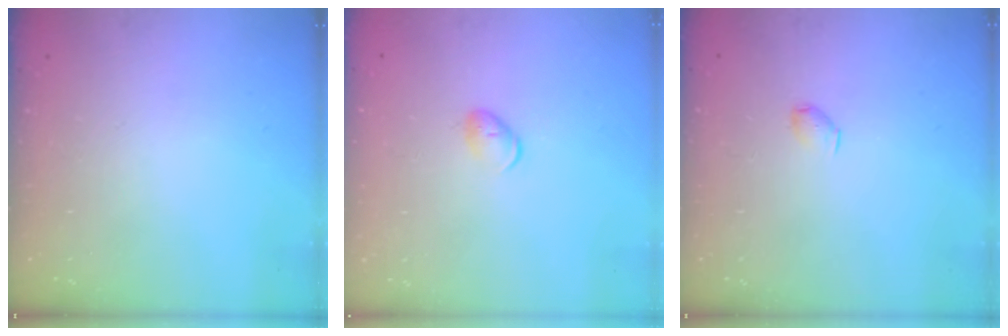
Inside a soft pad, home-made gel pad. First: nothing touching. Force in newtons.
{"total": 4.7, "press": 4.6, "slide": 0.8}
{"total": 2.9, "press": 2.9, "slide": 0.5}